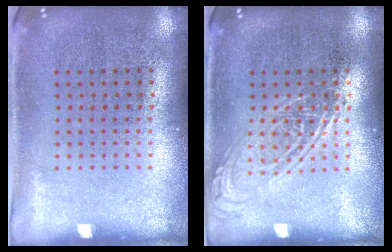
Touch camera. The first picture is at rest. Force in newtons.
{"total": 2.2, "press": 2.2, "slide": 0.2}